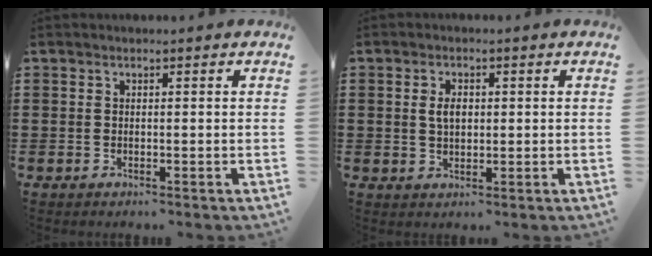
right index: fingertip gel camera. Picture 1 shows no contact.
{"total": 2.9, "force": [0.4, 1.7, 2.4], "torque": [-0.049, 0.008, 0.006]}